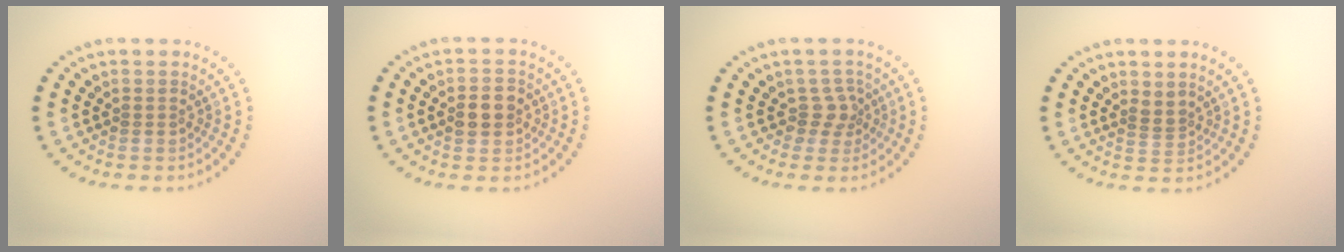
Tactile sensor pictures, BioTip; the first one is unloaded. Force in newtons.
{"total": 2.5, "press": 2.5, "slide": 0.2}
{"total": 1.9, "press": 1.4, "slide": 1.3}
{"total": 1.2, "press": 0.7, "slide": 0.9}